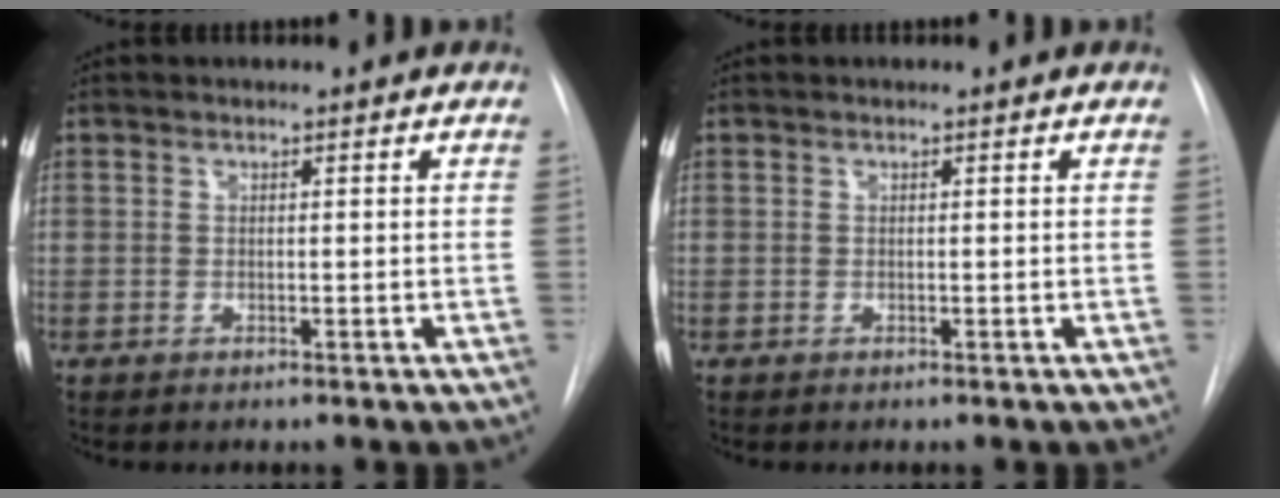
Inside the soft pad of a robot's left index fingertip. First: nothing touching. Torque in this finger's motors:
{"motor_torque": [-0.03, 0.04, -0.07, 0.00]}